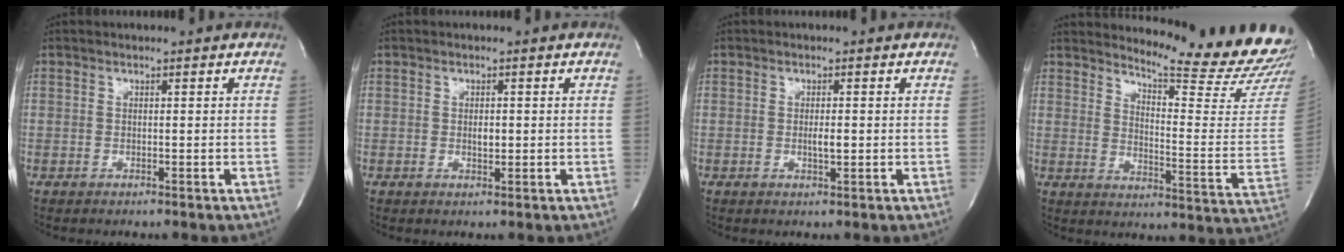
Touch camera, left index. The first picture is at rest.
{"total": 1.5, "force": [0.1, 0.7, 1.3], "torque": [-0.022, -0.001, 0.003]}
{"total": 1.7, "force": [-0.1, 0.5, 1.7], "torque": [-0.033, -0.001, -0.001]}
{"total": 19.6, "force": [18.8, 0.3, 5.4], "torque": [-0.082, -0.141, 0.220]}